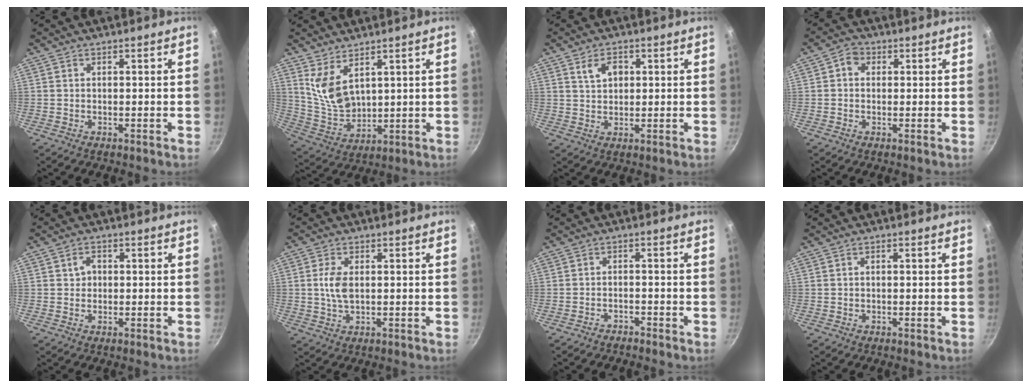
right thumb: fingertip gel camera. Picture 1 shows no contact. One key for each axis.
{"total": 8.3, "fx": 4.5, "fy": 4.3, "fz": 5.5, "tx": -0.092, "ty": -0.050, "tz": 0.105}
{"total": 4.4, "fx": 1.7, "fy": 3.0, "fz": 2.7, "tx": -0.029, "ty": -0.003, "tz": 0.031}
{"total": 3.1, "fx": 0.7, "fy": 2.7, "fz": 1.4, "tx": -0.011, "ty": 0.002, "tz": 0.002}
{"total": 2.2, "fx": 0.5, "fy": 1.9, "fz": 1.1, "tx": -0.005, "ty": 0.001, "tz": 0.005}
{"total": 4.6, "fx": 0.6, "fy": 2.6, "fz": 3.7, "tx": -0.074, "ty": -0.001, "tz": 0.011}
{"total": 1.9, "fx": -1.9, "fy": 0.4, "fz": 0.1, "tx": 0.000, "ty": 0.025, "tz": -0.030}
{"total": 0.6, "fx": -0.1, "fy": 0.2, "fz": 0.5, "tx": -0.015, "ty": 0.006, "tz": 0.001}